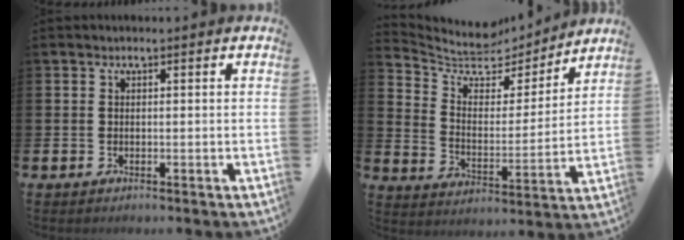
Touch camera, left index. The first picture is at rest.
{"total": 7.1, "force": [6.4, 2.7, 1.4], "torque": [-0.063, -0.055, 0.108]}